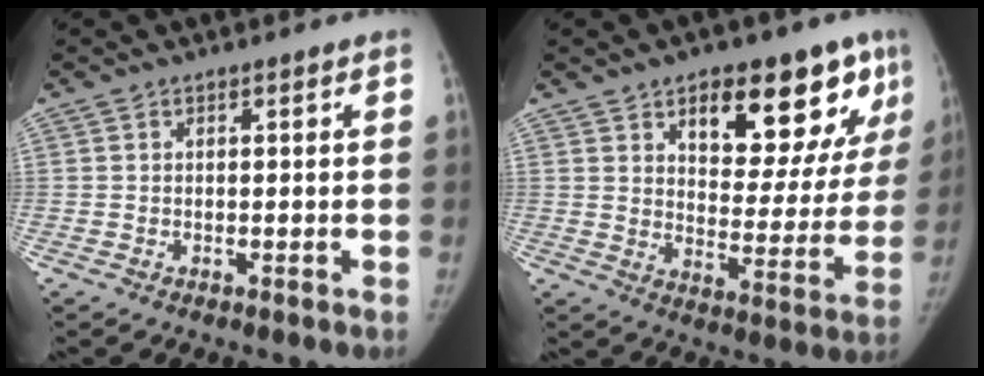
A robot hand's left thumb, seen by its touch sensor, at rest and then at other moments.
{"total": 20.1, "force": [10.7, 9.1, 14.3], "torque": [-0.134, -0.045, 0.151]}